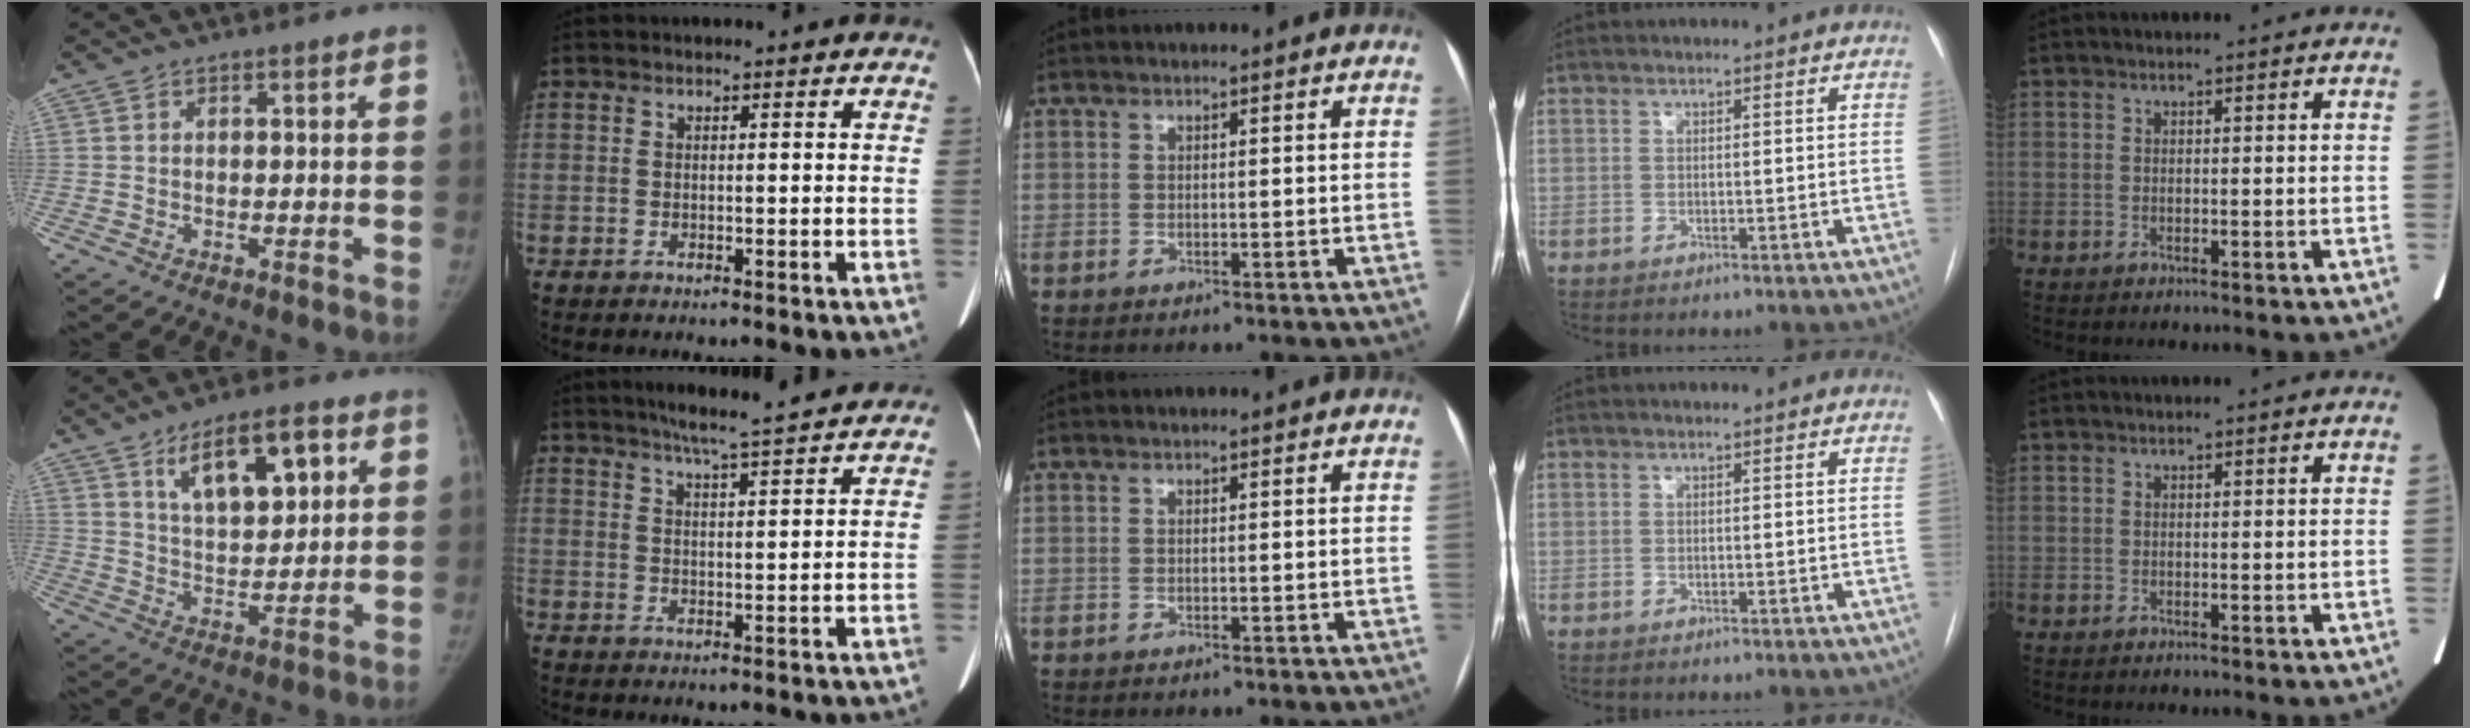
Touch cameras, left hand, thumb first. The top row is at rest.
{"thumb": {"total": 12.5, "force": [5.7, 5.5, 9.6], "torque": [-0.125, -0.022, 0.097]}, "index": {"total": 9.1, "force": [7.9, -0.4, 4.3], "torque": [-0.073, 0.013, 0.111]}}